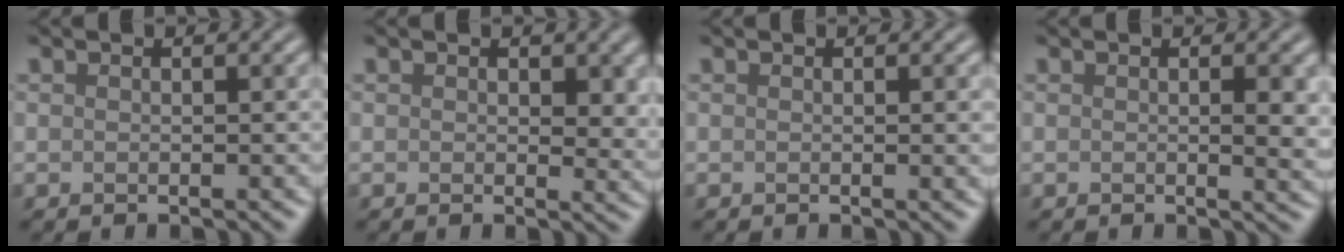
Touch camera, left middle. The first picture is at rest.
{"total": 3.0, "force": [0.8, 1.7, 2.3], "torque": [-0.025, -0.006, 0.009]}
{"total": 1.3, "force": [0.1, 0.3, 1.2], "torque": [-0.011, 0.001, -0.002]}
{"total": 2.3, "force": [0.2, 0.5, 2.2], "torque": [-0.027, -0.006, 0.002]}